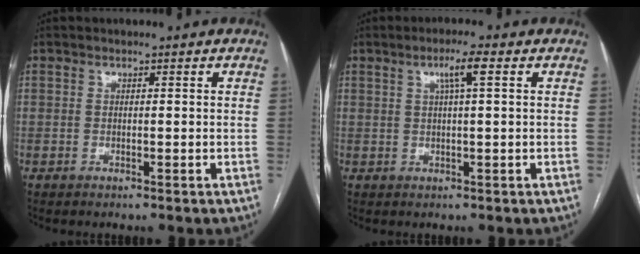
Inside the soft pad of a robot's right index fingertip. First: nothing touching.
{"total": 3.5, "force": [1.3, -0.2, 3.3], "torque": [-0.061, 0.005, 0.023]}